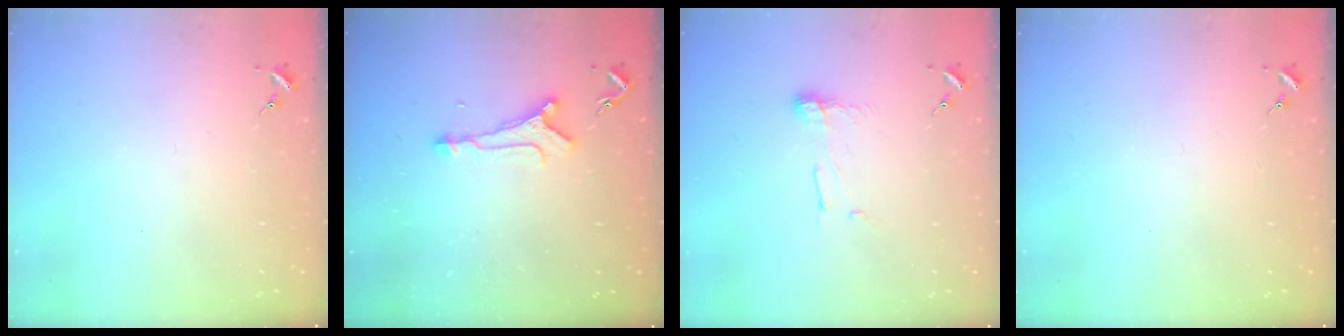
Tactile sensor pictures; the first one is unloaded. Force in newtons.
{"total": 6.9, "press": 6.9, "slide": 0.7}
{"total": 7.0, "press": 7.0, "slide": 0.2}
{"total": 0.0}